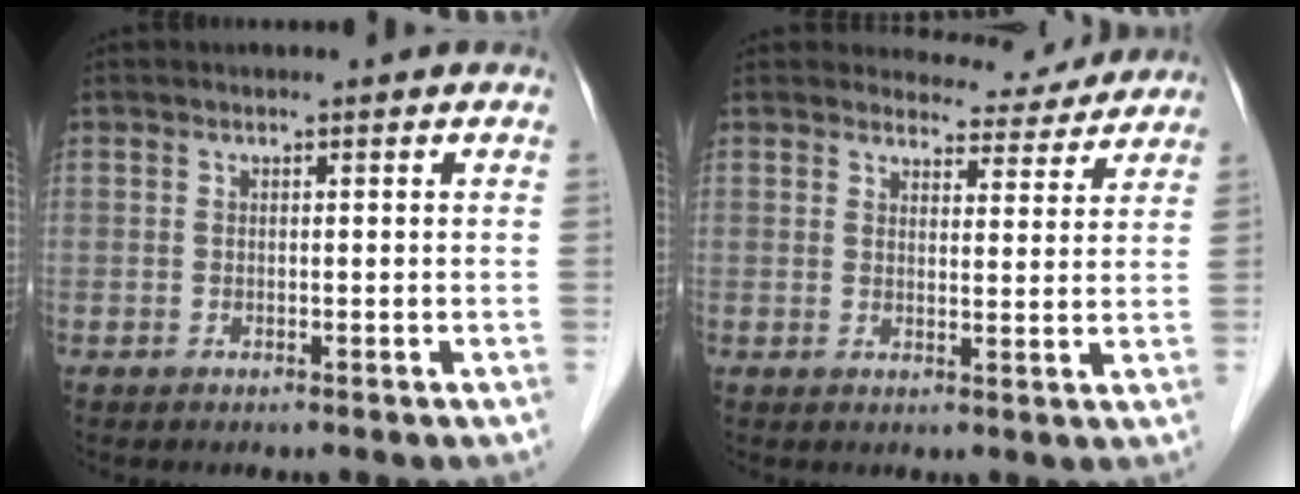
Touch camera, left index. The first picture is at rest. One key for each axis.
{"total": 6.6, "fx": 6.4, "fy": 1.8, "fz": -0.2, "tx": 0.009, "ty": -0.007, "tz": 0.070}